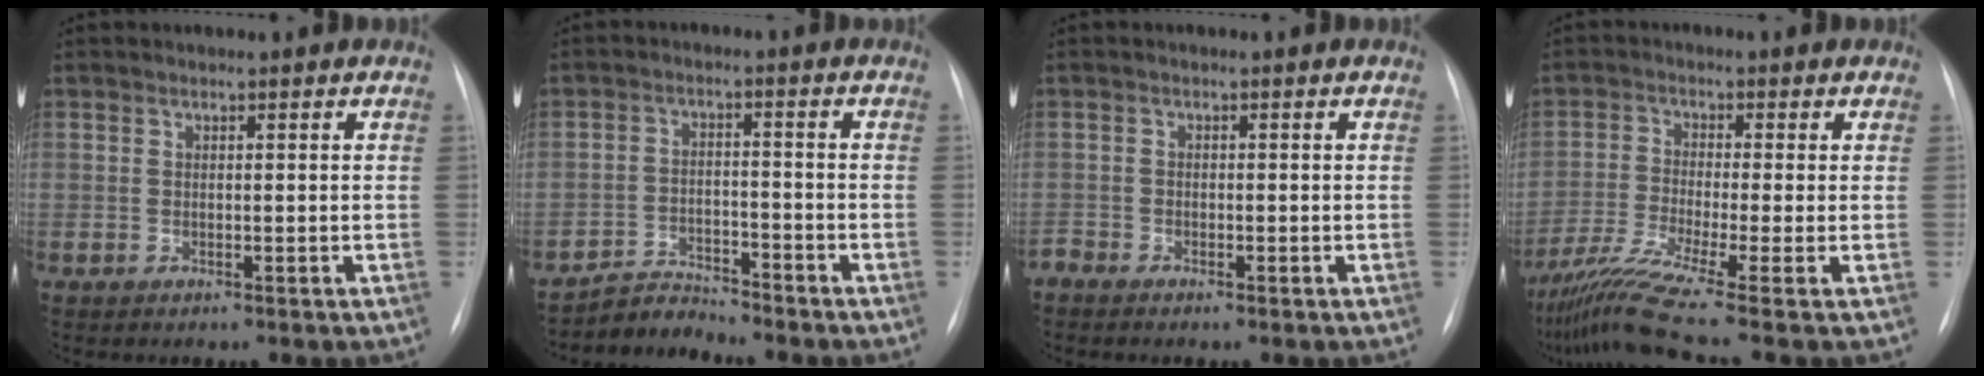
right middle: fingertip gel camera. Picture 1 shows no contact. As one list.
[{"total": 4.2, "force": [-4.0, -0.4, -1.2], "torque": [0.024, -0.008, -0.068]}, {"total": 1.1, "force": [-1.1, 0.2, 0.0], "torque": [0.001, -0.004, -0.020]}, {"total": 8.5, "force": [-6.1, -2.4, 5.4], "torque": [-0.111, -0.027, -0.110]}]